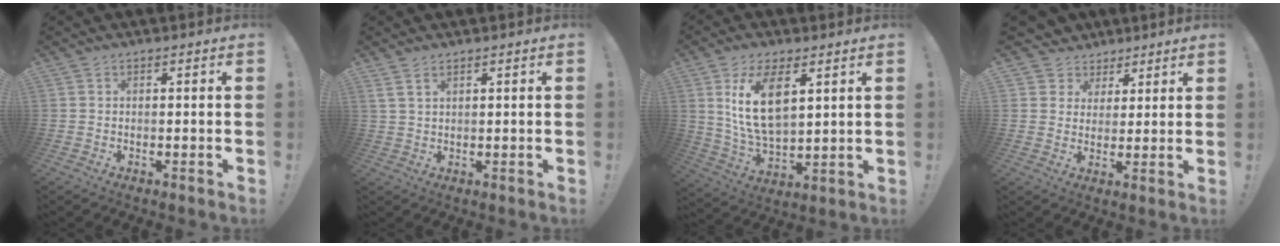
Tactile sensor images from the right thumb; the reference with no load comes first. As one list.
[{"total": 3.1, "force": [1.9, 1.2, 2.1], "torque": [-0.052, 0.001, 0.037]}, {"total": 13.8, "force": [5.4, 6.7, 10.8], "torque": [-0.200, -0.020, 0.095]}, {"total": 6.2, "force": [2.3, 5.7, 0.6], "torque": [-0.015, -0.015, 0.052]}]